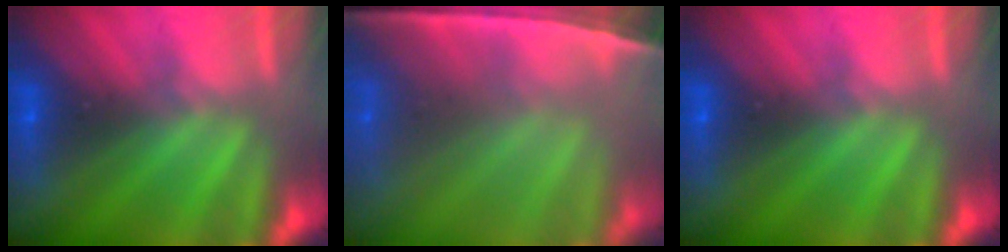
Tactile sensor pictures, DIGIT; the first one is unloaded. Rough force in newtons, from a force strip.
{"total": 5.5}
{"total": 0.0}